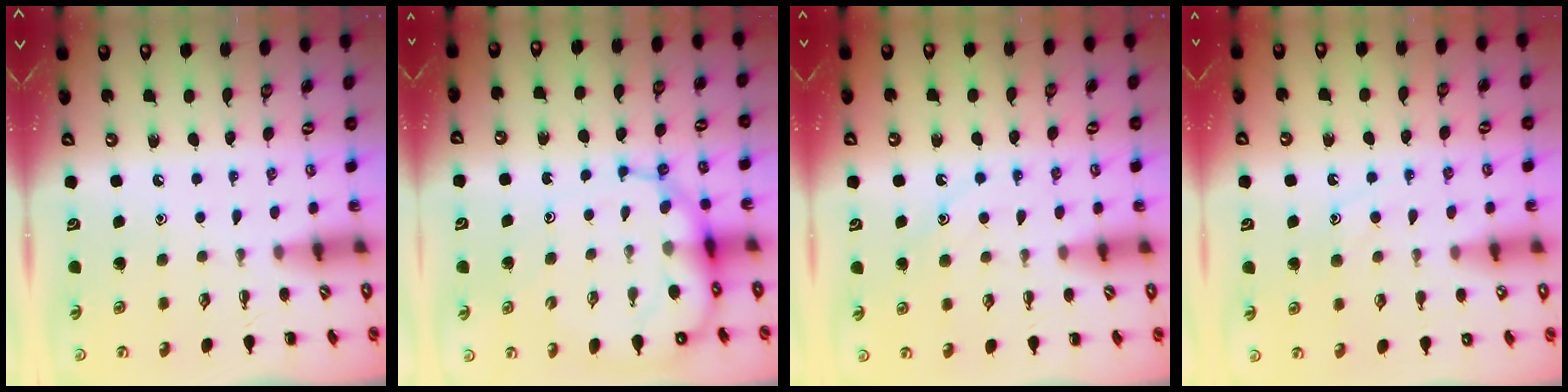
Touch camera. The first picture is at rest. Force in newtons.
{"total": 10.3, "press": 9.9, "slide": 2.8}
{"total": 11.7, "press": 11.6, "slide": 1.0}
{"total": 10.0, "press": 9.9, "slide": 0.7}